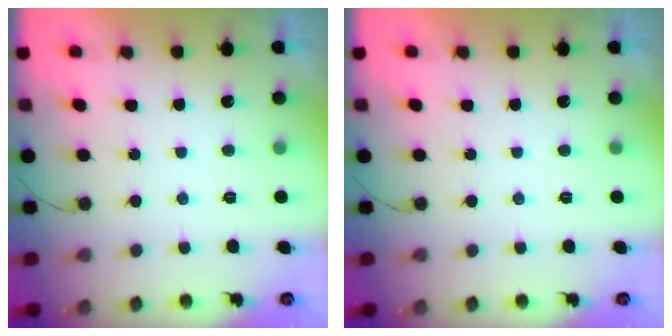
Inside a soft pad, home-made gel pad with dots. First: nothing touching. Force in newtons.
{"total": 0.0}